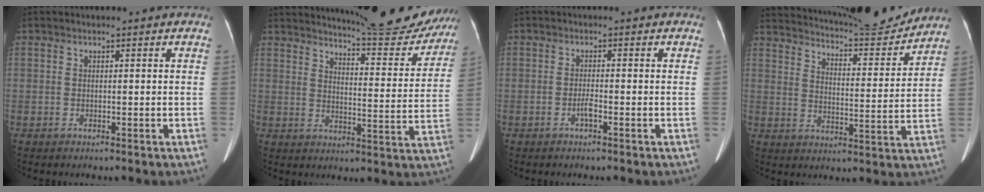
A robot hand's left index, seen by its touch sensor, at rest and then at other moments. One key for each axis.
{"total": 15.5, "fx": 14.9, "fy": 1.2, "fz": 4.1, "tx": -0.054, "ty": -0.053, "tz": 0.182}
{"total": 1.2, "fx": -0.7, "fy": 0.0, "fz": 1.0, "tx": -0.021, "ty": 0.000, "tz": -0.013}
{"total": 16.2, "fx": 15.6, "fy": 0.5, "fz": 4.2, "tx": -0.076, "ty": -0.036, "tz": 0.217}